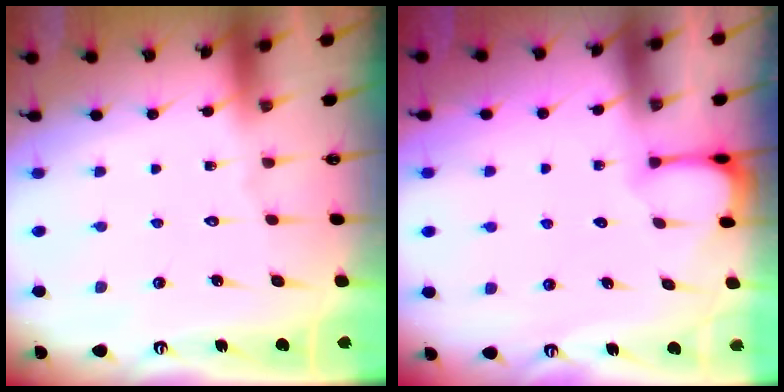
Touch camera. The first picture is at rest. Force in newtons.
{"total": 2.0, "press": 2.0, "slide": 0.2}